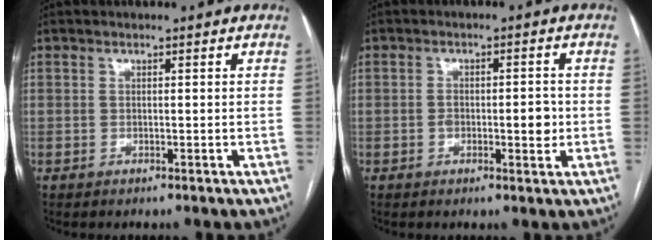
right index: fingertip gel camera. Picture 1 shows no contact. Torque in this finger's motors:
{"motor_torque": [0.78, 0.04, 0.13, 0.05]}